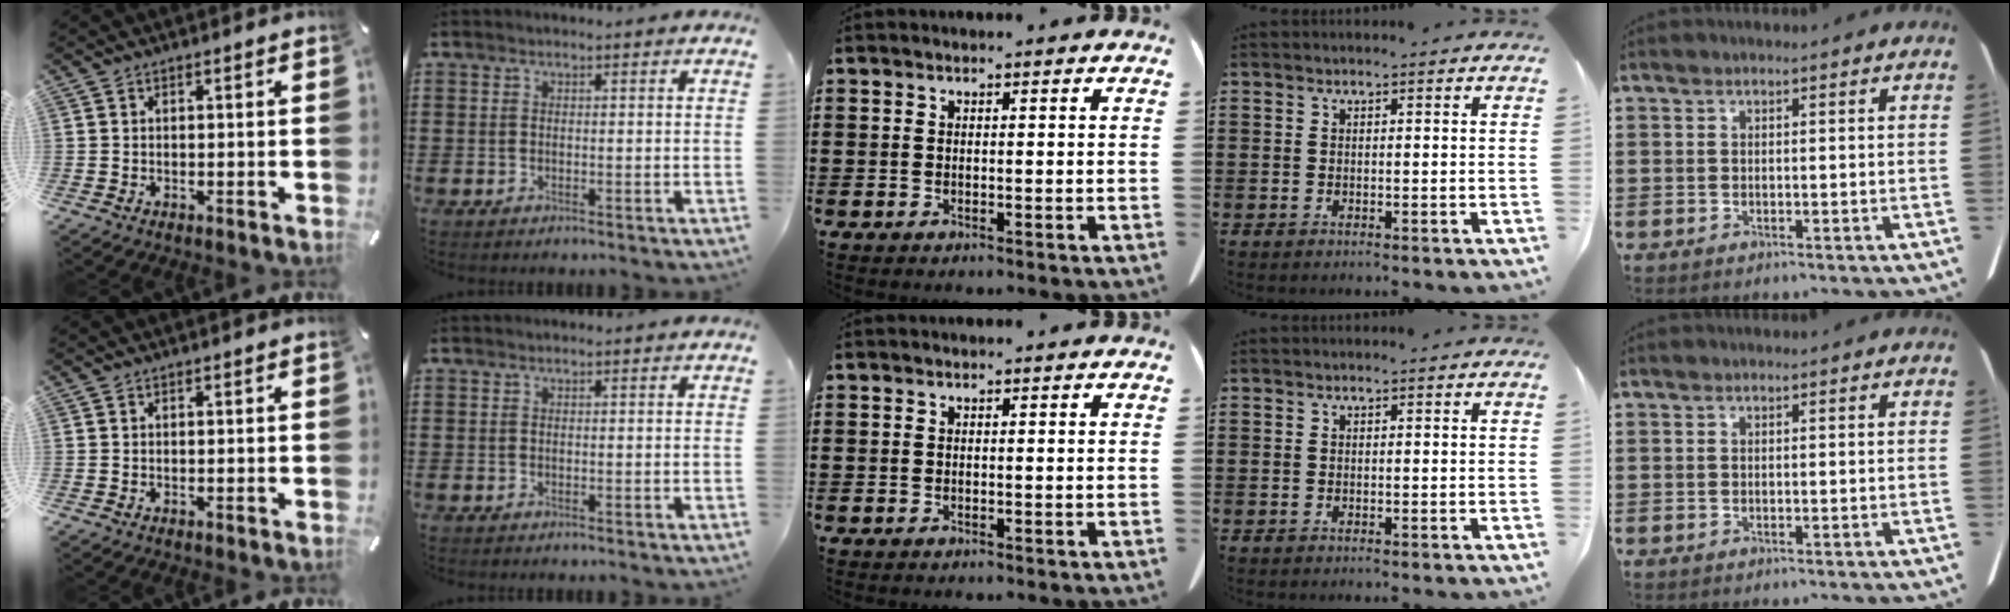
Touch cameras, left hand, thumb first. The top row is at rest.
{}